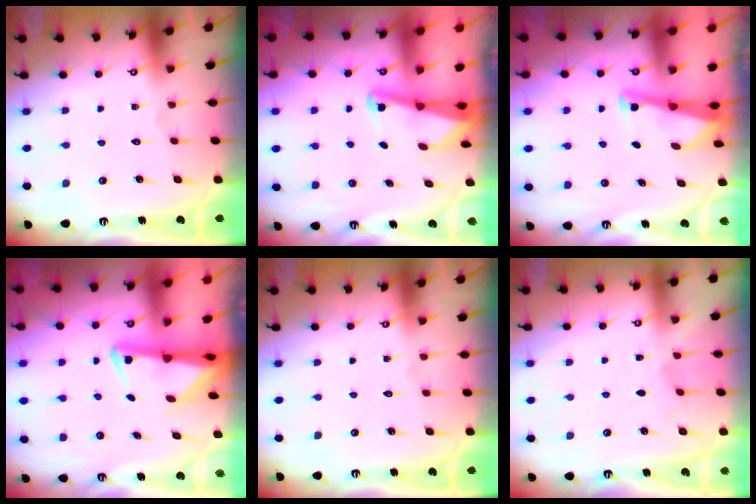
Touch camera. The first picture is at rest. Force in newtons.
{"total": 2.5, "press": 2.5, "slide": 0.4}
{"total": 2.7, "press": 2.7, "slide": 0.1}
{"total": 3.9, "press": 3.8, "slide": 1.0}
{"total": 0.0}
{"total": 2.7, "press": 2.7, "slide": 0.2}